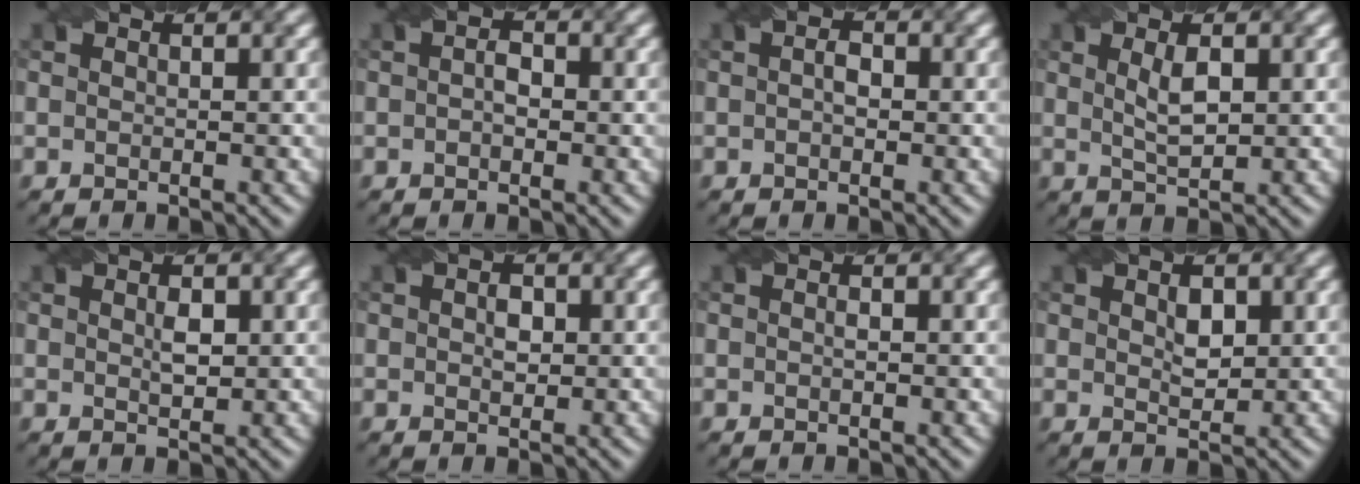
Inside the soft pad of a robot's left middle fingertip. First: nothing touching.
{"total": 1.7, "force": [0.1, 1.1, 1.3], "torque": [-0.017, 0.002, -0.008]}
{"total": 1.8, "force": [0.2, 1.2, 1.4], "torque": [-0.018, 0.002, -0.007]}
{"total": 2.6, "force": [0.7, 0.9, 2.3], "torque": [-0.049, 0.000, 0.017]}
{"total": 1.6, "force": [0.4, 0.8, 1.4], "torque": [-0.026, 0.001, 0.010]}
{"total": 1.6, "force": [0.1, 1.1, 1.2], "torque": [-0.022, 0.002, 0.001]}
{"total": 0.5, "force": [-0.1, 0.2, 0.5], "torque": [-0.012, 0.001, -0.001]}
{"total": 2.0, "force": [0.7, 1.2, 1.5], "torque": [-0.026, -0.002, 0.014]}